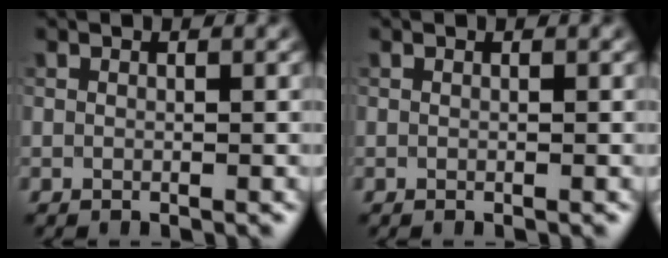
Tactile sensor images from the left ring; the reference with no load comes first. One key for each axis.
{"total": 0.0}